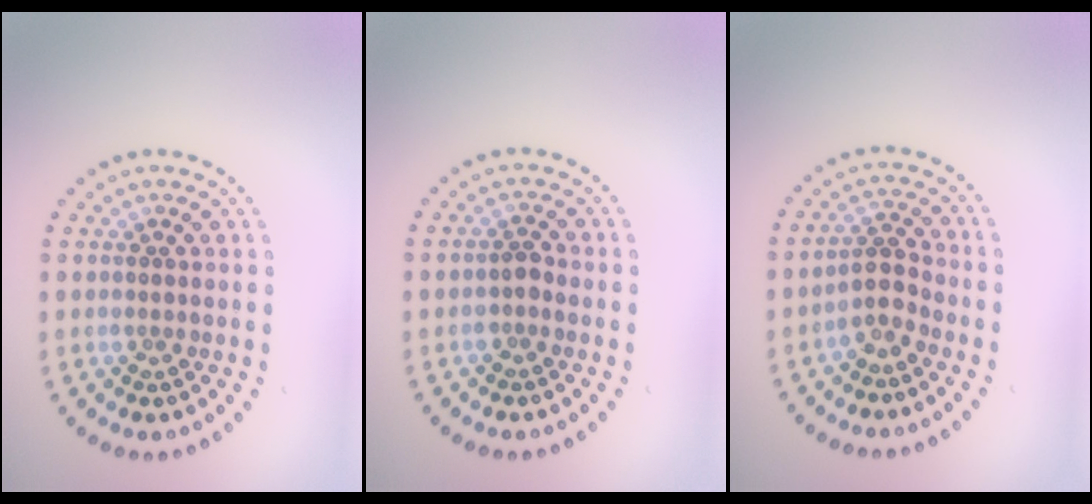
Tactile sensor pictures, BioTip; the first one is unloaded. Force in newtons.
{"total": 0.9, "press": 0.8, "slide": 0.3}
{"total": 2.2, "press": 1.8, "slide": 1.3}